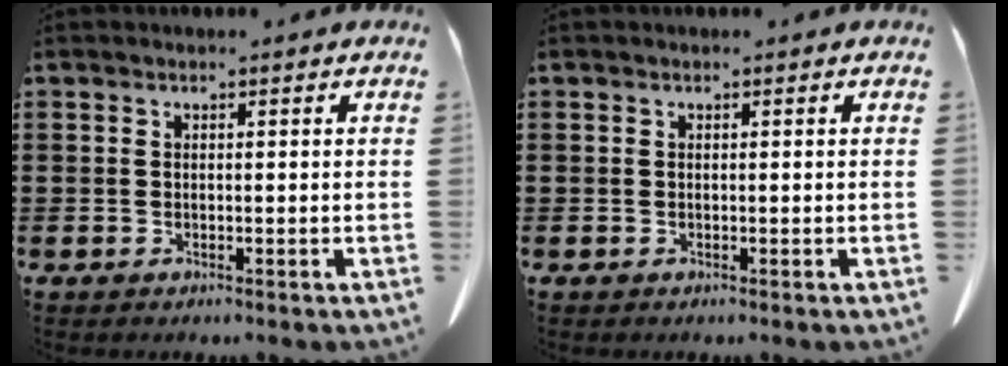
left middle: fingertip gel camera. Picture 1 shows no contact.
{"total": 0.0}